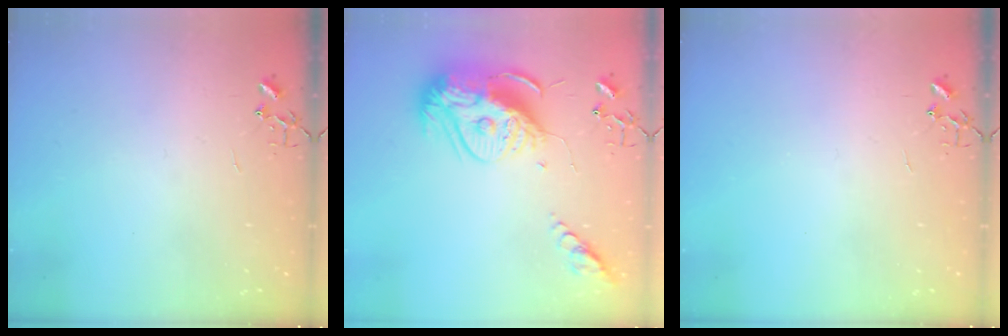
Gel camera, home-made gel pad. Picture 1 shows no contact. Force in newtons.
{"total": 19.7, "press": 19.6, "slide": 1.9}
{"total": 0.0}